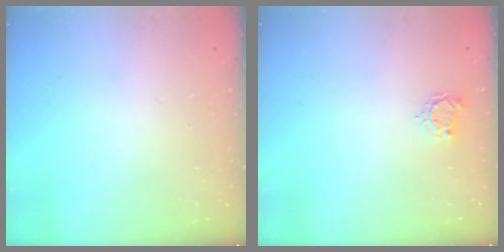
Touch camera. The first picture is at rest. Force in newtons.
{"total": 4.1, "press": 4.0, "slide": 0.4}